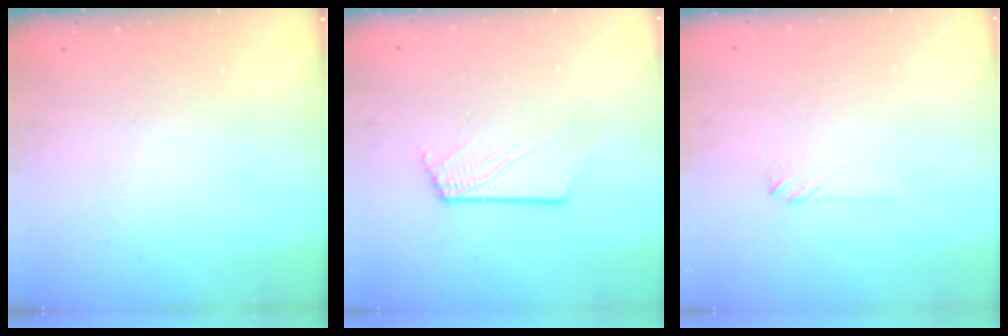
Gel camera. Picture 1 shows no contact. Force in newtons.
{"total": 2.6, "press": 2.6, "slide": 0.3}
{"total": 2.0, "press": 2.0, "slide": 0.3}